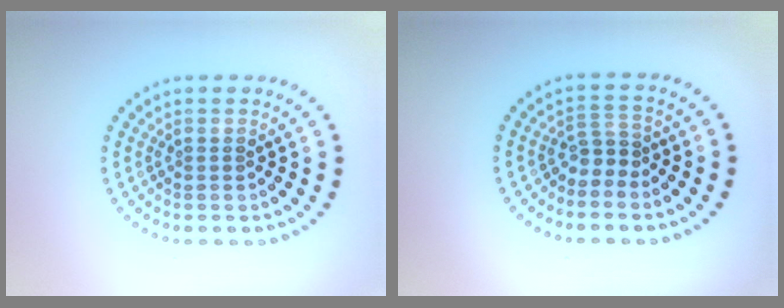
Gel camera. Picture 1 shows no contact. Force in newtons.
{"total": 1.9, "press": 1.2, "slide": 1.5}